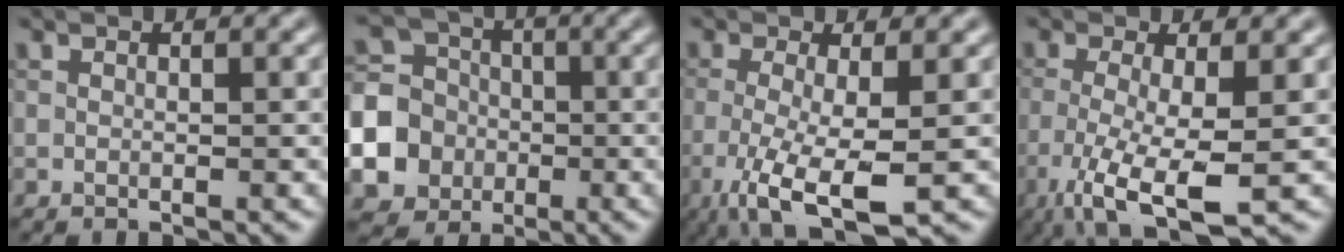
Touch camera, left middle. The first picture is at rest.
{"total": 14.2, "force": [-4.2, 13.2, 3.4], "torque": [-0.125, -0.028, -0.088]}
{"total": 6.5, "force": [-2.2, 1.8, 5.9], "torque": [-0.122, -0.016, -0.038]}
{"total": 7.1, "force": [-2.7, 1.8, 6.3], "torque": [-0.131, -0.016, -0.048]}